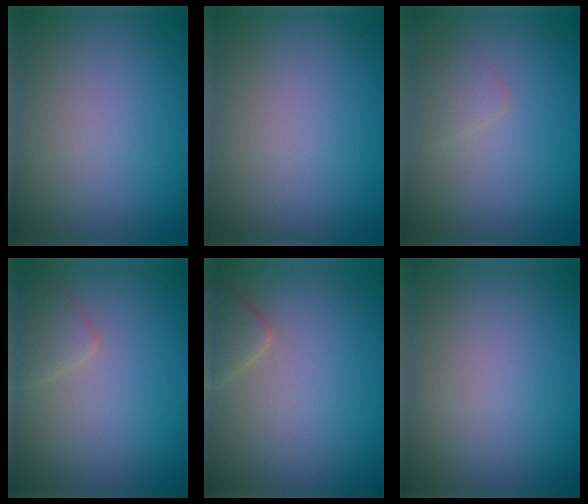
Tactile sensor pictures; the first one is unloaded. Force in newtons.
{"total": 0.0}
{"total": 1.2, "press": 1.2, "slide": 0.1}
{"total": 1.8, "press": 1.8, "slide": 0.0}
{"total": 1.8, "press": 1.8, "slide": 0.2}
{"total": 0.0}